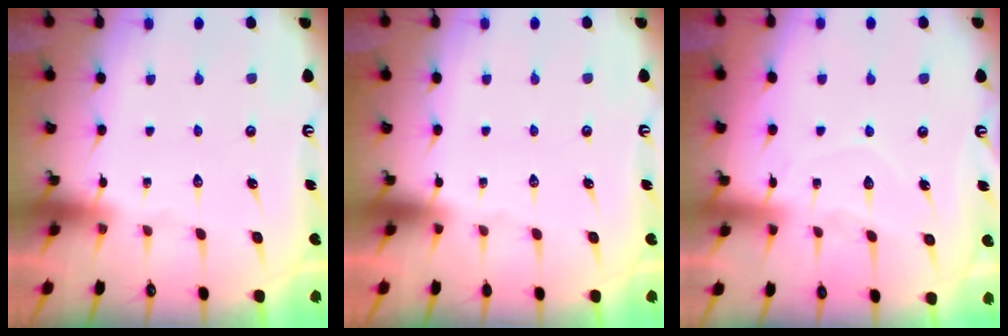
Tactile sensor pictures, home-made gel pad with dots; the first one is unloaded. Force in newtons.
{"total": 0.0}
{"total": 7.0, "press": 7.0, "slide": 0.2}